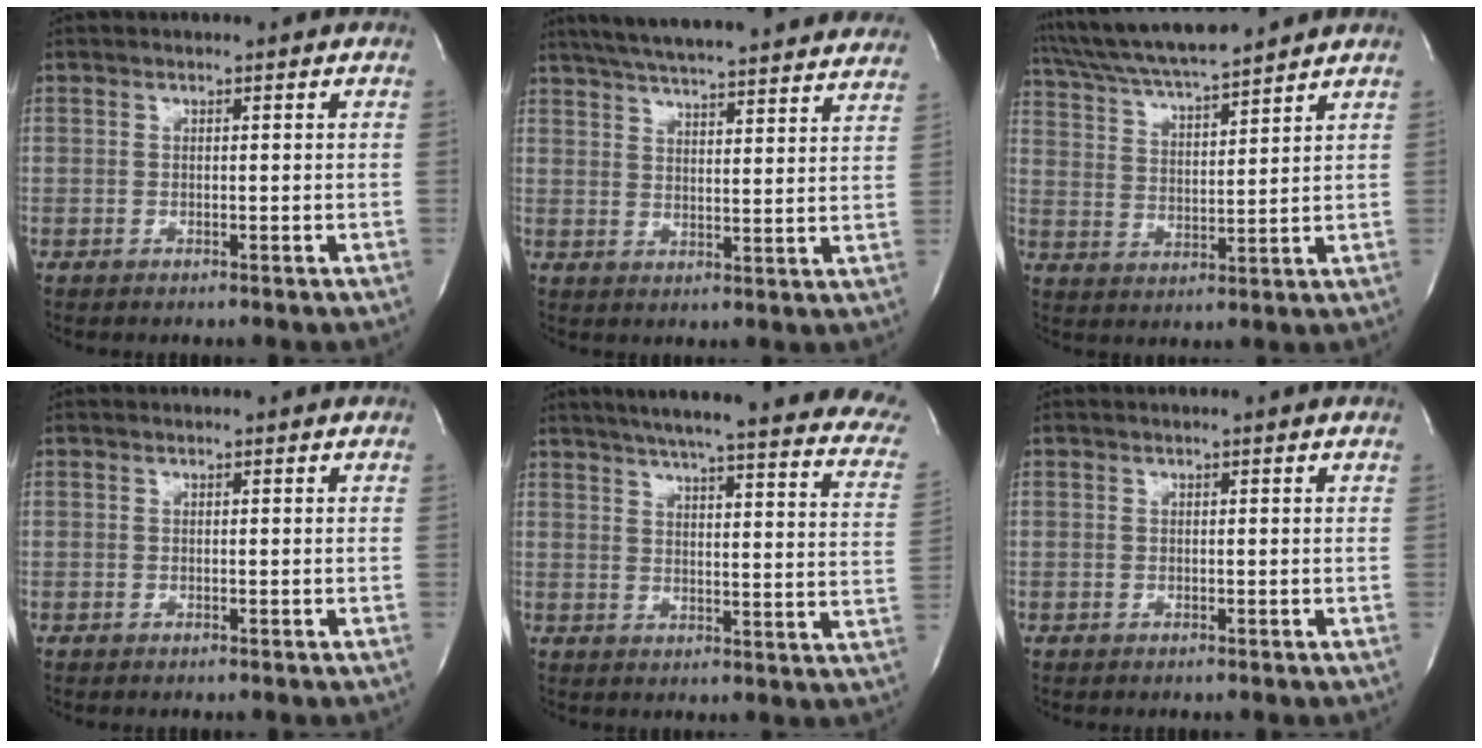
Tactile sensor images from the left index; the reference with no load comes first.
{"total": 29.5, "force": [26.5, 3.8, 12.4], "torque": [-0.210, -0.024, 0.332]}
{"total": 14.5, "force": [13.1, 1.0, 6.1], "torque": [-0.119, 0.019, 0.228]}
{"total": 0.0}
{"total": 27.4, "force": [22.4, 3.1, 15.5], "torque": [-0.189, -0.029, 0.257]}
{"total": 0.6, "force": [0.6, 0.0, 0.2], "torque": [-0.007, 0.002, 0.005]}